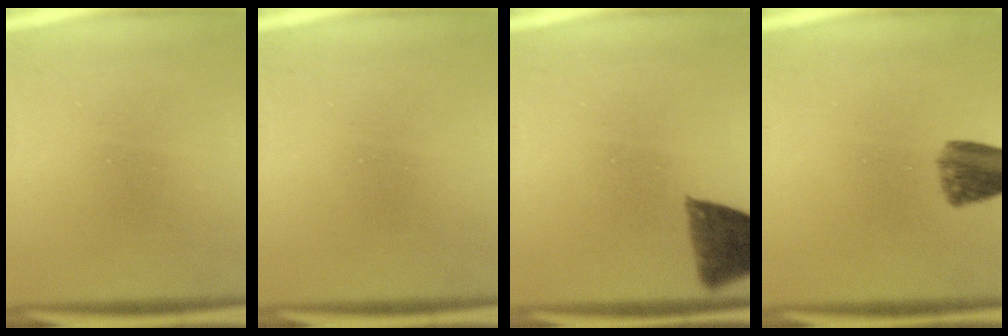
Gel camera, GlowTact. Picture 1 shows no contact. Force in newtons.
{"total": 0.0}
{"total": 8.2}
{"total": 6.2}